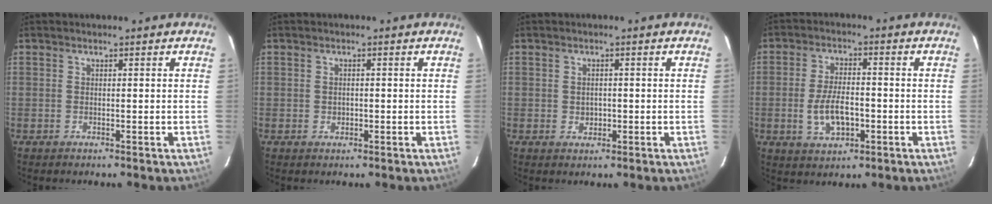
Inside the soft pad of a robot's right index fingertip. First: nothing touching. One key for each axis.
{"total": 1.1, "fx": -0.2, "fy": 1.0, "fz": 0.5, "tx": -0.007, "ty": 0.001, "tz": -0.003}
{"total": 2.0, "fx": -0.2, "fy": 1.7, "fz": 1.0, "tx": -0.015, "ty": 0.002, "tz": -0.002}
{"total": 7.7, "fx": -2.1, "fy": 3.7, "fz": 6.4, "tx": -0.132, "ty": -0.003, "tz": -0.032}